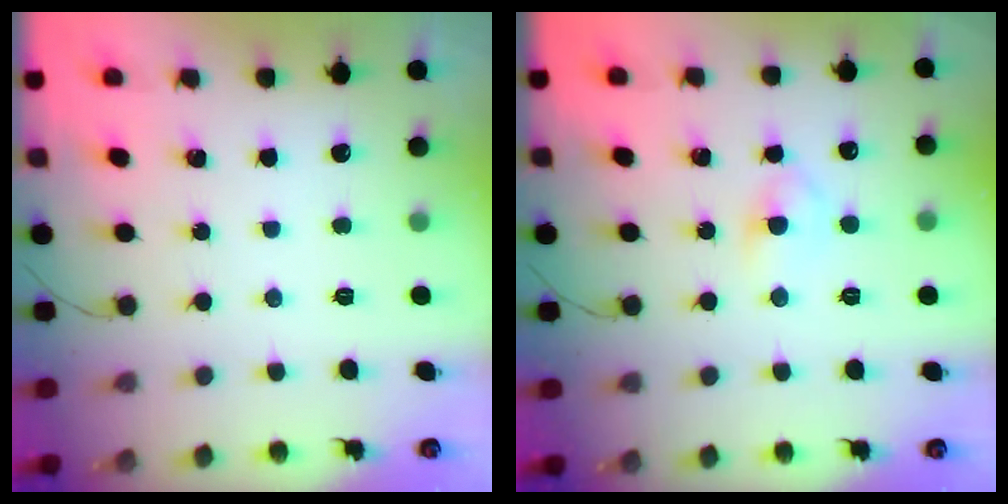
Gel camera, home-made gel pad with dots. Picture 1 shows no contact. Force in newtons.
{"total": 3.6, "press": 3.3, "slide": 1.5}